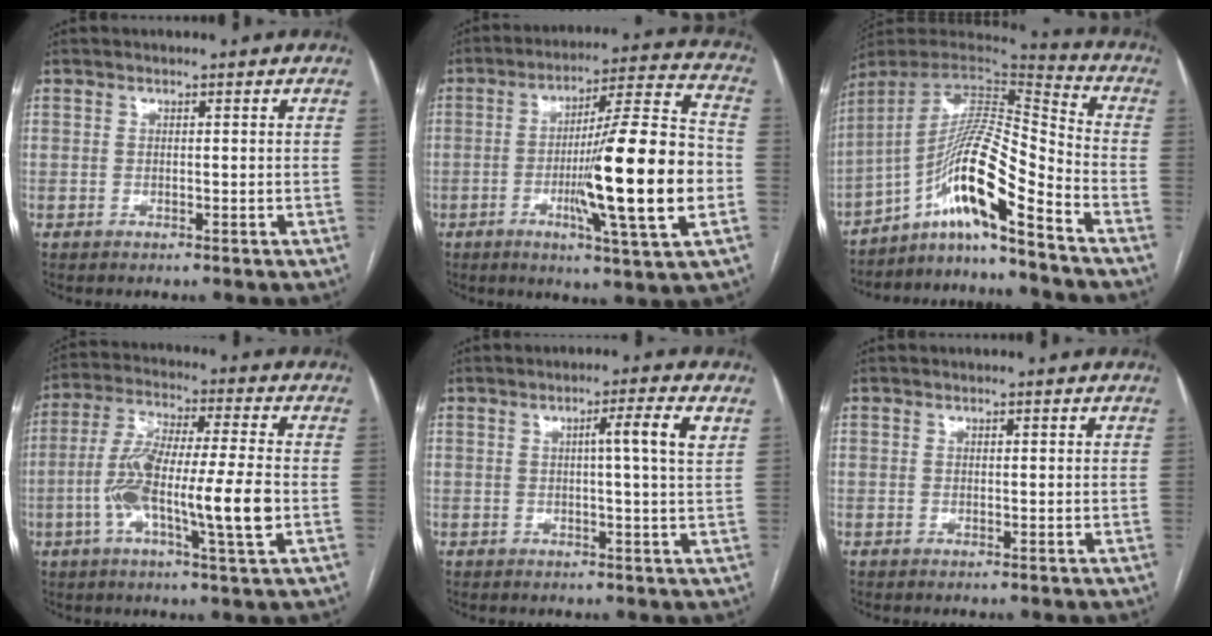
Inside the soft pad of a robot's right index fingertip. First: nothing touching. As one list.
[{"total": 19.6, "force": [-3.9, 0.2, 19.2], "torque": [-0.301, -0.007, -0.064]}, {"total": 14.8, "force": [-9.4, -0.2, 11.4], "torque": [-0.206, 0.018, -0.165]}, {"total": 14.2, "force": [-2.9, 1.0, 13.8], "torque": [-0.262, 0.002, -0.058]}, {"total": 5.3, "force": [1.6, -0.7, 5.0], "torque": [-0.072, 0.004, 0.020]}, {"total": 0.0}]